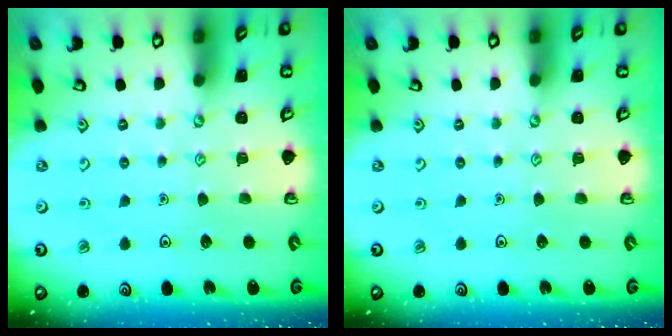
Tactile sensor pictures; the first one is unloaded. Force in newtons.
{"total": 0.0}